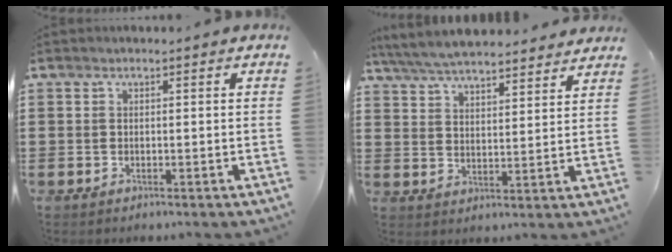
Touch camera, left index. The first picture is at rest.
{"total": 6.1, "force": [5.9, 0.4, 1.5], "torque": [-0.053, -0.027, 0.105]}